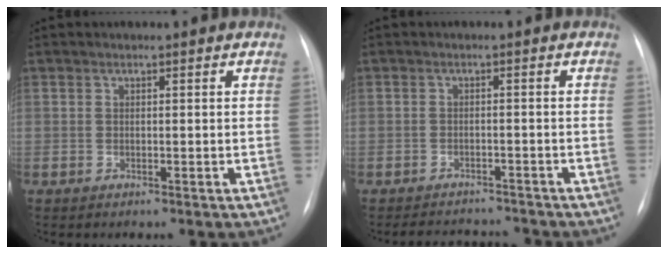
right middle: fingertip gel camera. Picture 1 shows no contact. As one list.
[{"total": 5.8, "force": [-5.6, 1.3, 0.6], "torque": [-0.009, 0.004, -0.075]}]